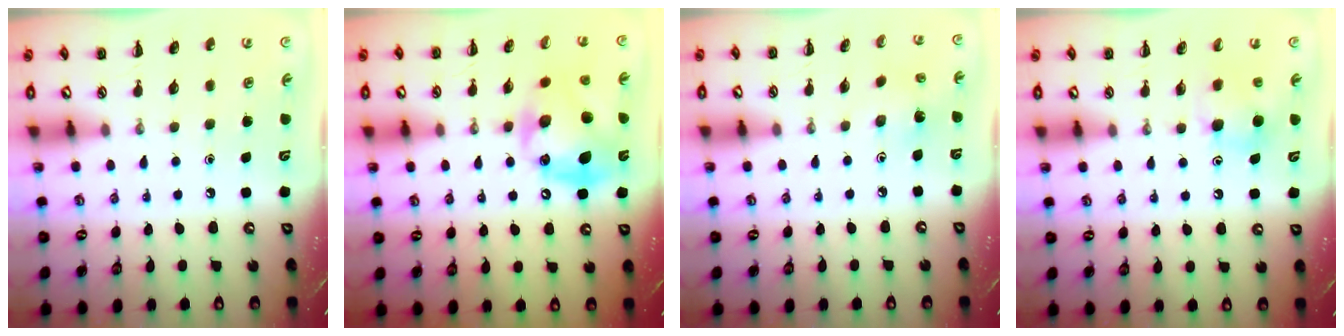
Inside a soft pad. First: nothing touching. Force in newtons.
{"total": 16.5, "press": 16.5, "slide": 0.9}
{"total": 2.1, "press": 2.0, "slide": 0.7}
{"total": 6.9, "press": 6.8, "slide": 1.0}